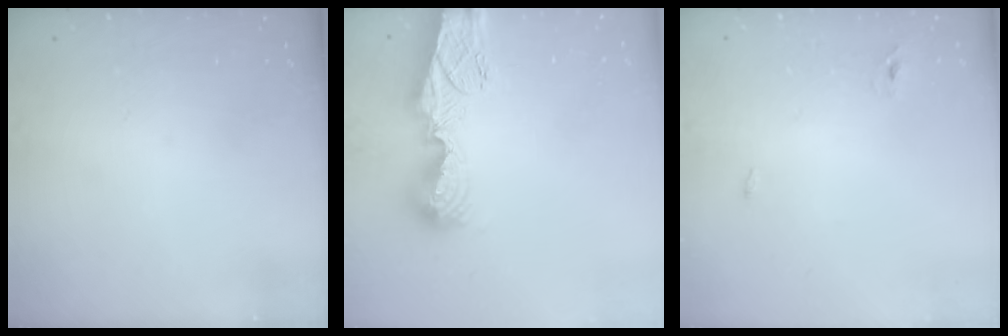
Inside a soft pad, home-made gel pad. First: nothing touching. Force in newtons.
{"total": 12.9, "press": 12.9, "slide": 1.4}
{"total": 2.3, "press": 2.1, "slide": 1.0}